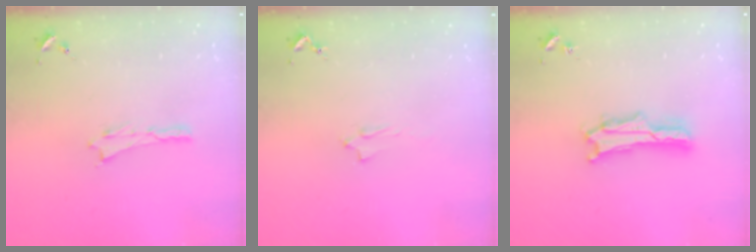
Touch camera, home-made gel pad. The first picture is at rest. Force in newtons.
{"total": 2.0, "press": 2.0, "slide": 0.4}
{"total": 2.7, "press": 2.7, "slide": 0.4}